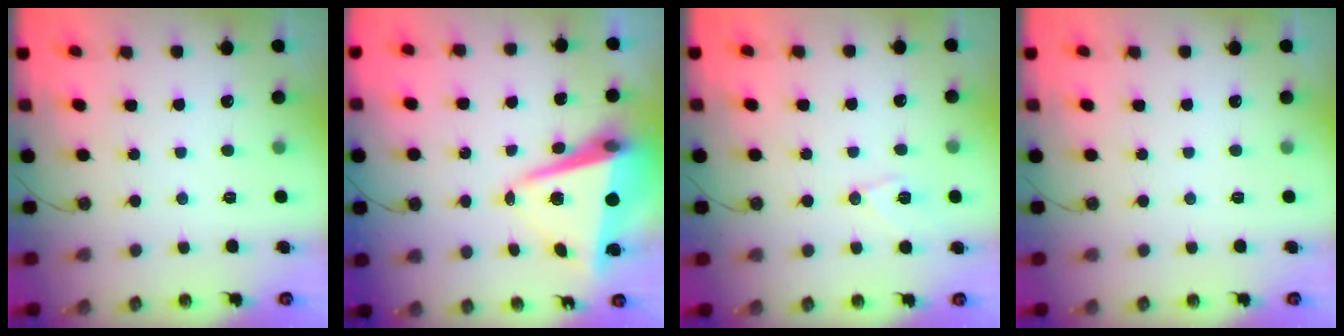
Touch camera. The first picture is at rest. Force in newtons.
{"total": 10.4, "press": 10.3, "slide": 1.3}
{"total": 8.3, "press": 8.2, "slide": 1.1}
{"total": 0.0}